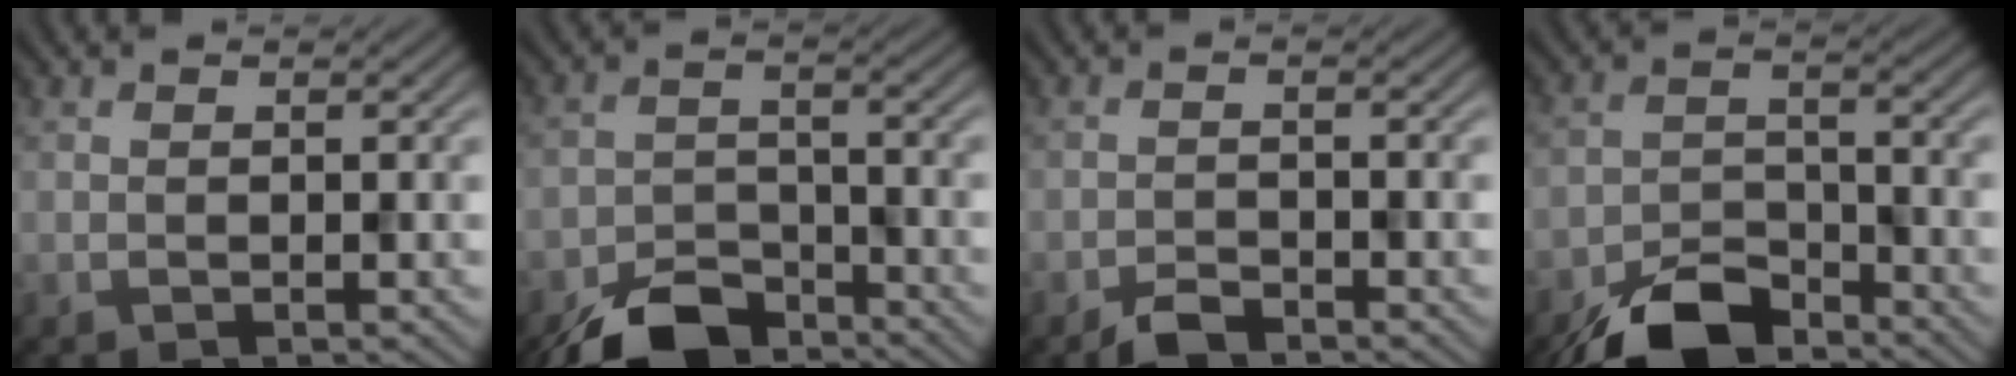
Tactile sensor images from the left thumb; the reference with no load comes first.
{"total": 8.3, "force": [-6.5, 3.6, 3.6], "torque": [-0.065, -0.011, -0.129]}
{"total": 2.6, "force": [-2.1, 0.9, 1.2], "torque": [-0.021, 0.000, -0.044]}
{"total": 9.0, "force": [-6.9, 3.8, 4.4], "torque": [-0.076, -0.008, -0.139]}